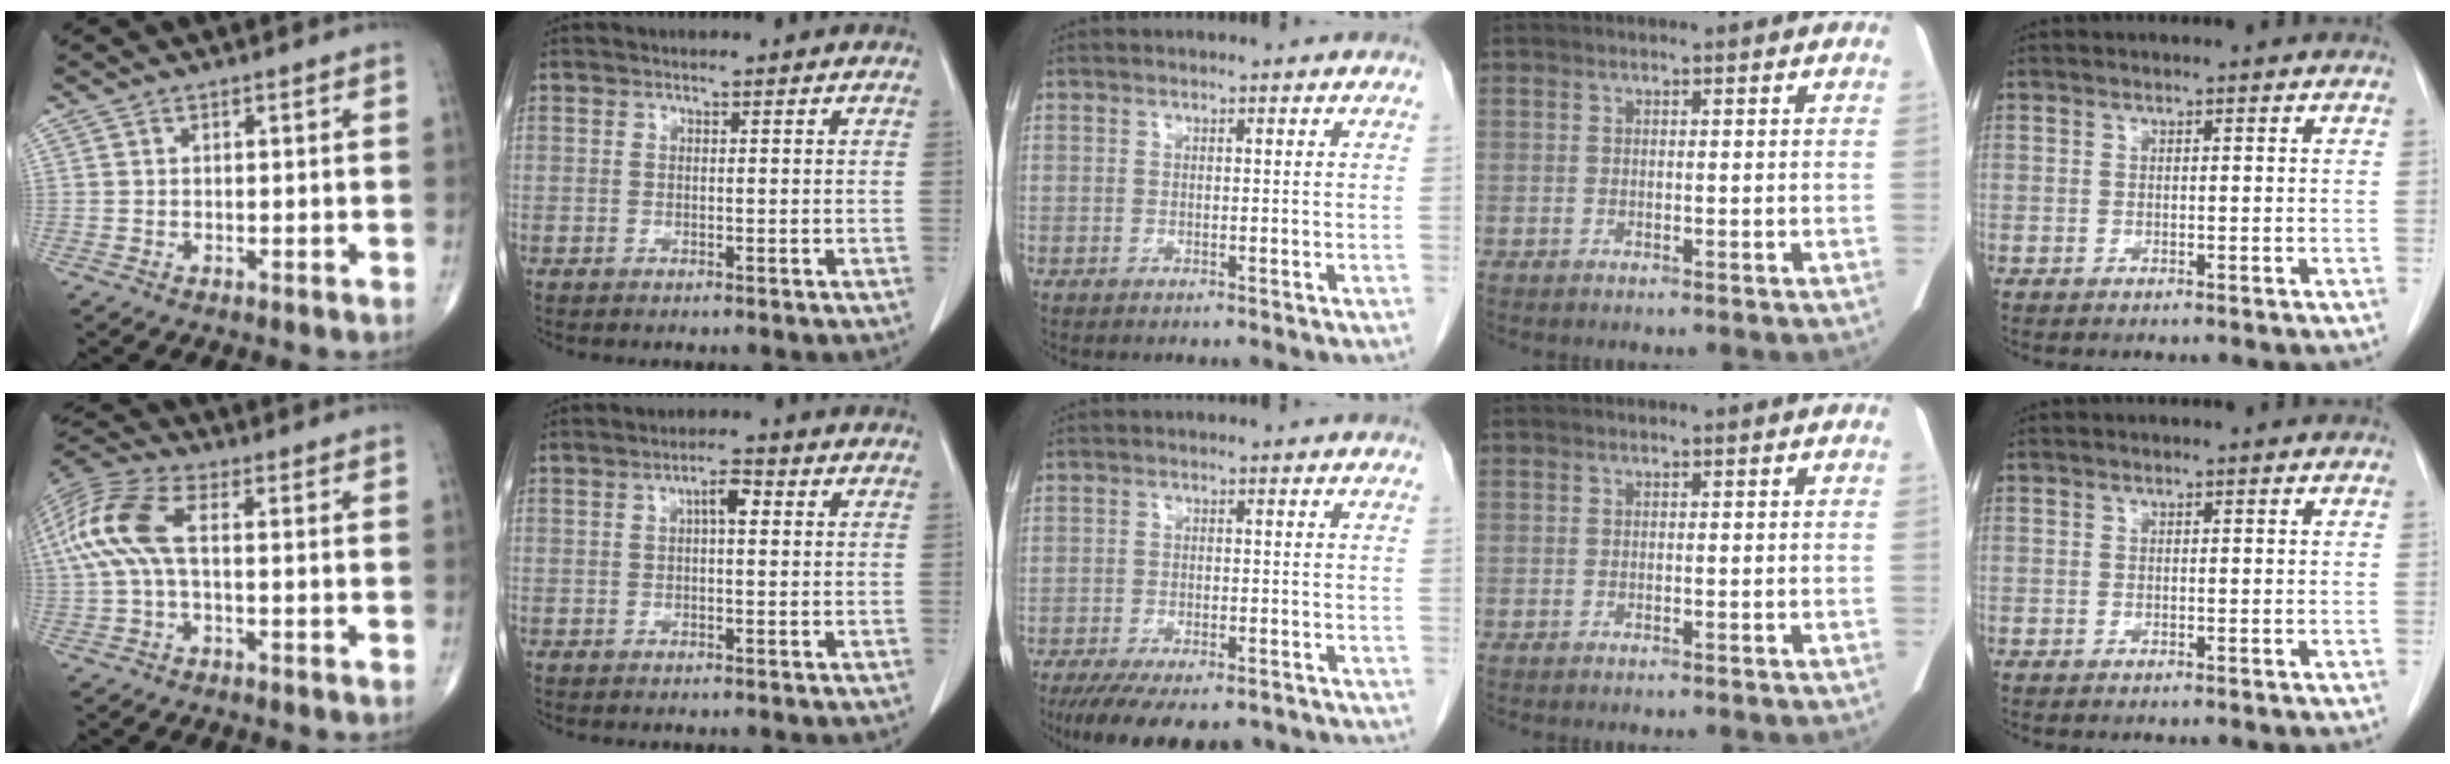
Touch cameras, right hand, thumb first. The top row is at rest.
{"thumb": {"total": 11.8, "force": [0.6, 5.2, 10.5], "torque": [-0.254, 0.030, 0.007]}, "index": {"total": 2.9, "force": [0.6, 0.8, 2.7], "torque": [-0.045, 0.008, 0.008]}, "middle": {"total": 13.4, "force": [-10.4, 4.8, 7.1], "torque": [-0.129, -0.016, -0.146]}}